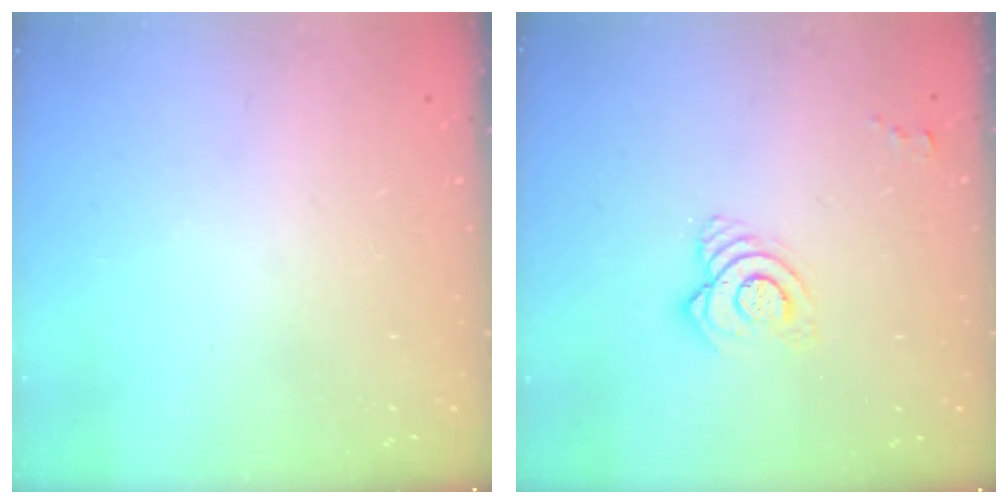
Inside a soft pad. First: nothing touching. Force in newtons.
{"total": 8.4, "press": 8.3, "slide": 0.9}